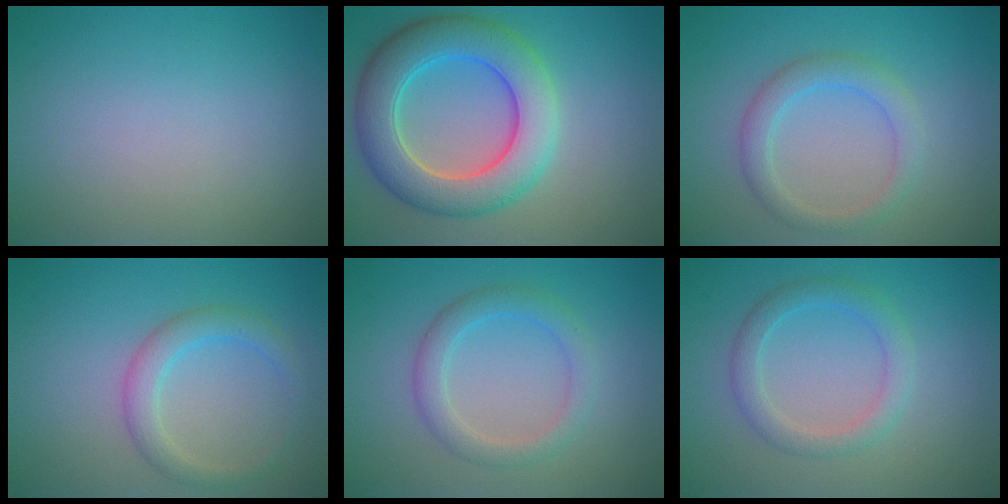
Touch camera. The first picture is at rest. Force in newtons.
{"total": 8.1, "press": 8.1, "slide": 0.3}
{"total": 2.8, "press": 2.8, "slide": 0.2}
{"total": 2.8, "press": 2.8, "slide": 0.1}
{"total": 2.9, "press": 2.9, "slide": 0.3}
{"total": 2.6, "press": 2.6, "slide": 0.1}